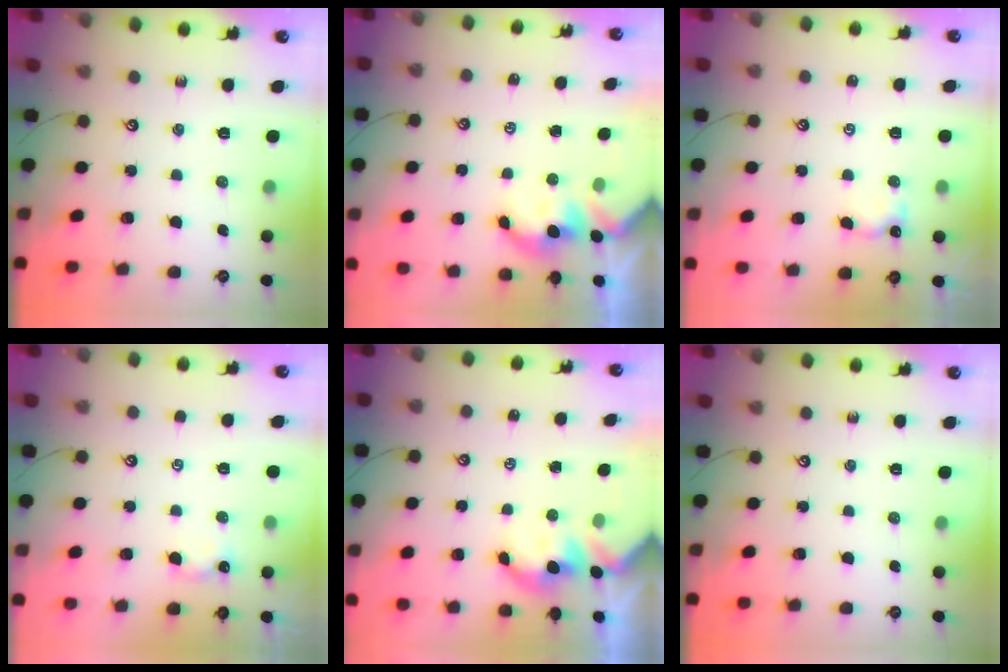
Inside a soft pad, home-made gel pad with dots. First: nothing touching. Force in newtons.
{"total": 1.7, "press": 1.7, "slide": 0.2}
{"total": 0.5, "press": 0.4, "slide": 0.3}
{"total": 1.2, "press": 1.1, "slide": 0.3}
{"total": 1.8, "press": 1.8, "slide": 0.2}
{"total": 0.0}